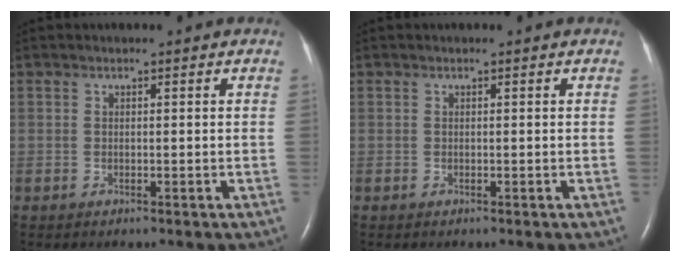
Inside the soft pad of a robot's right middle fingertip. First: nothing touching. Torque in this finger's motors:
{"motor_torque": [0.02, -0.01, 0.00, 0.01]}